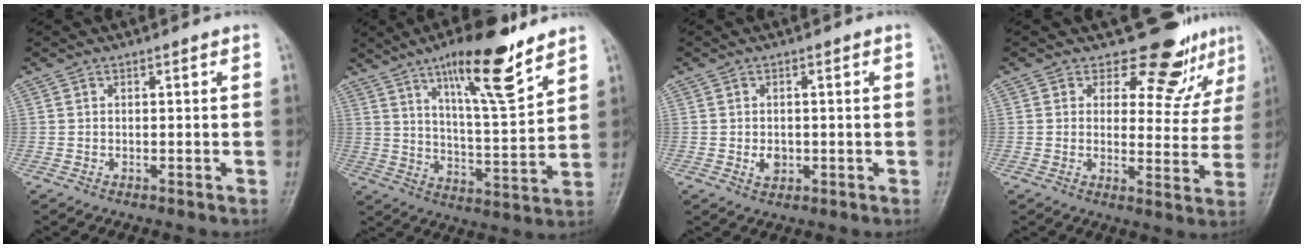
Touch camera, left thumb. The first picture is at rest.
{"total": 16.1, "force": [10.4, 3.7, 11.8], "torque": [-0.170, -0.060, 0.175]}
{"total": 2.6, "force": [-0.4, 2.0, 1.6], "torque": [-0.018, 0.000, -0.004]}
{"total": 10.4, "force": [8.9, 5.0, 2.1], "torque": [0.020, -0.069, 0.096]}